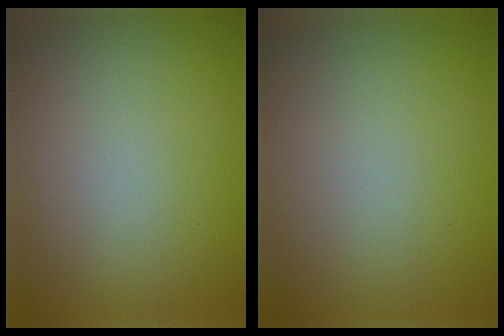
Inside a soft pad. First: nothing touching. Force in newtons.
{"total": 0.0}